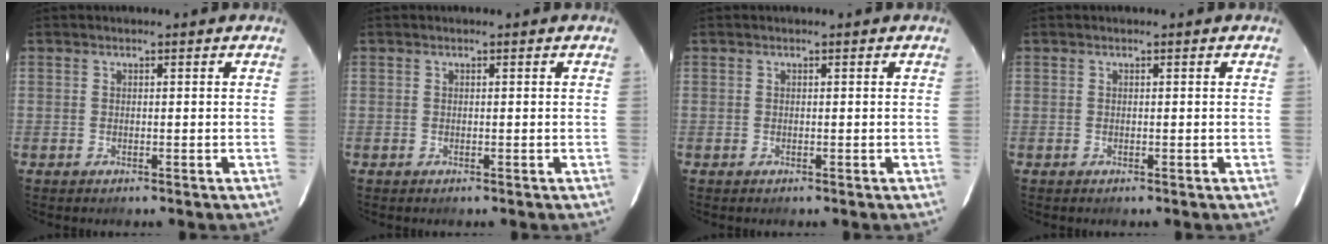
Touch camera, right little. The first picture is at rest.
{"total": 0.0}
{"total": 0.0}
{"total": 0.0}